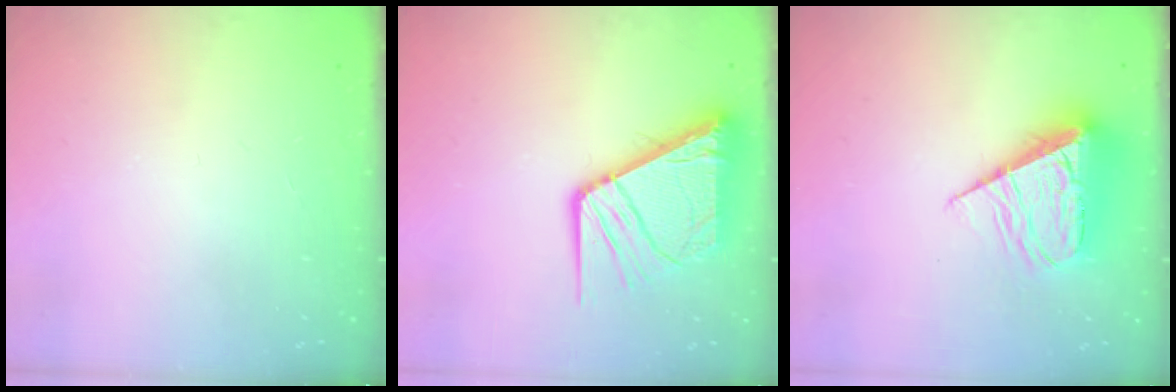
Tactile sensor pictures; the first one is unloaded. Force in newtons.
{"total": 14.9, "press": 14.8, "slide": 1.9}
{"total": 11.7, "press": 11.7, "slide": 0.5}